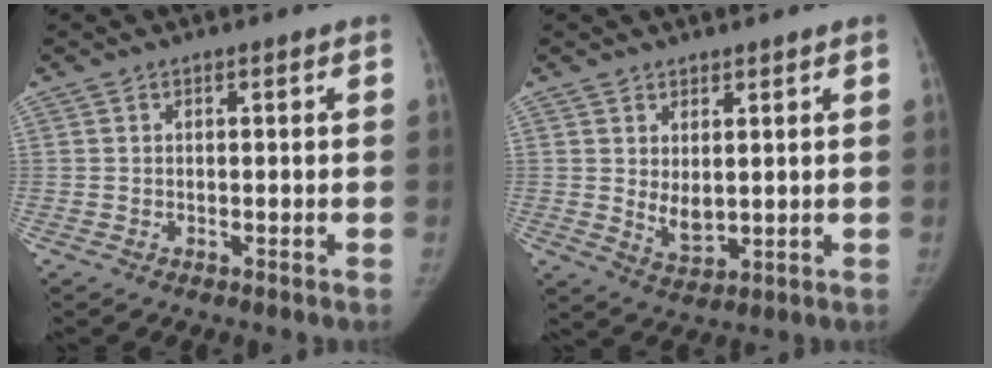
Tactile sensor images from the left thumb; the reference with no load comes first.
{"total": 4.3, "force": [1.2, 2.6, 3.2], "torque": [-0.044, -0.023, 0.032]}